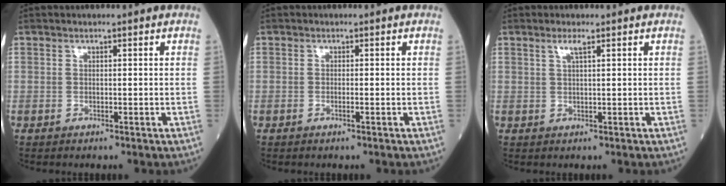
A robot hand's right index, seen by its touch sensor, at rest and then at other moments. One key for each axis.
{"total": 0.7, "fx": -0.3, "fy": -0.2, "fz": 0.5, "tx": -0.012, "ty": 0.000, "tz": -0.006}
{"total": 1.7, "fx": 1.0, "fy": 0.0, "fz": 1.4, "tx": -0.031, "ty": 0.003, "tz": 0.019}